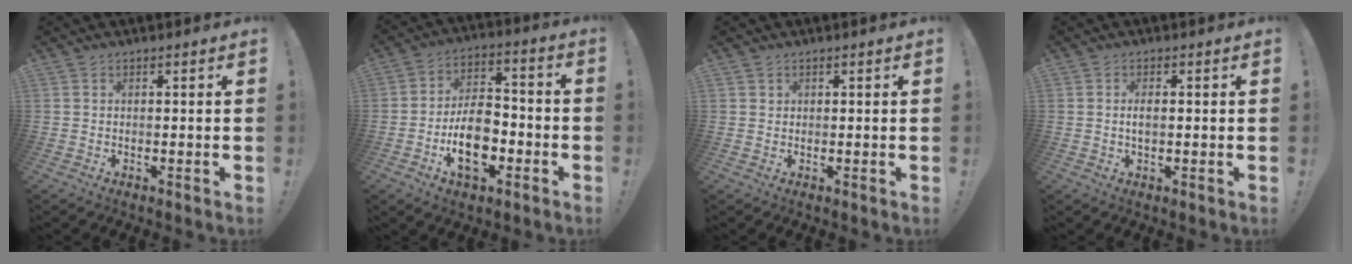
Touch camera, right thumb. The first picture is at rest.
{"total": 14.8, "force": [-5.4, 8.9, 10.6], "torque": [-0.174, 0.032, -0.091]}
{"total": 1.0, "force": [0.7, 0.8, 0.1], "torque": [0.004, -0.002, 0.012]}
{"total": 2.3, "force": [-0.2, 0.8, 2.1], "torque": [-0.038, 0.003, -0.005]}